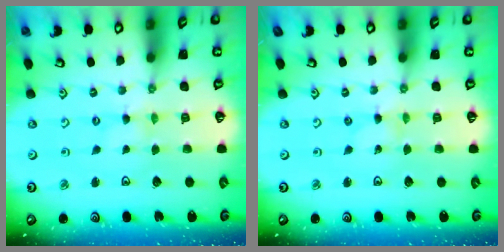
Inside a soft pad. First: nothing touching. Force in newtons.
{"total": 0.0}